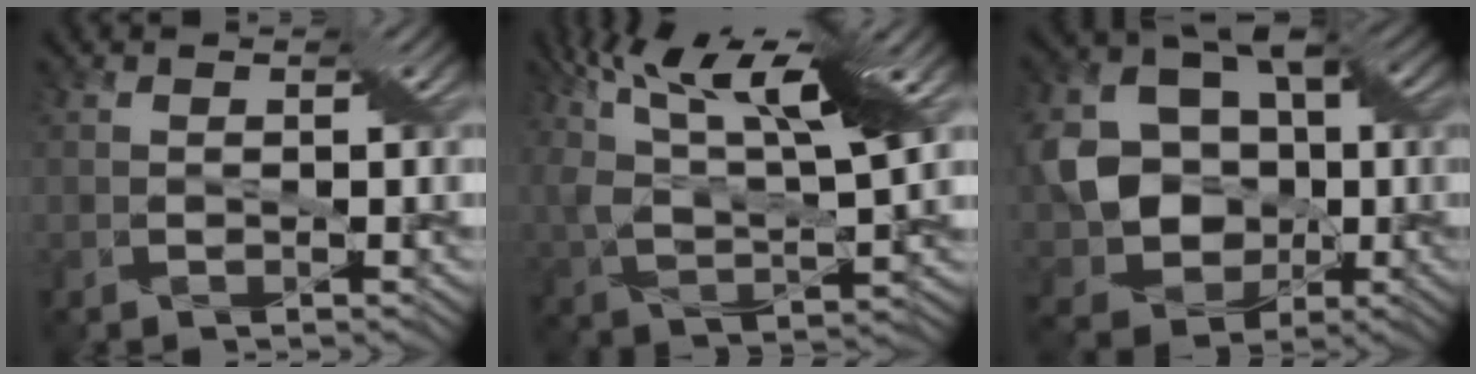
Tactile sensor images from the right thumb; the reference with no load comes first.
{"total": 15.0, "force": [7.7, 5.1, 11.8], "torque": [-0.231, 0.017, 0.122]}
{"total": 12.3, "force": [-0.8, 10.1, 7.0], "torque": [-0.164, -0.006, -0.019]}